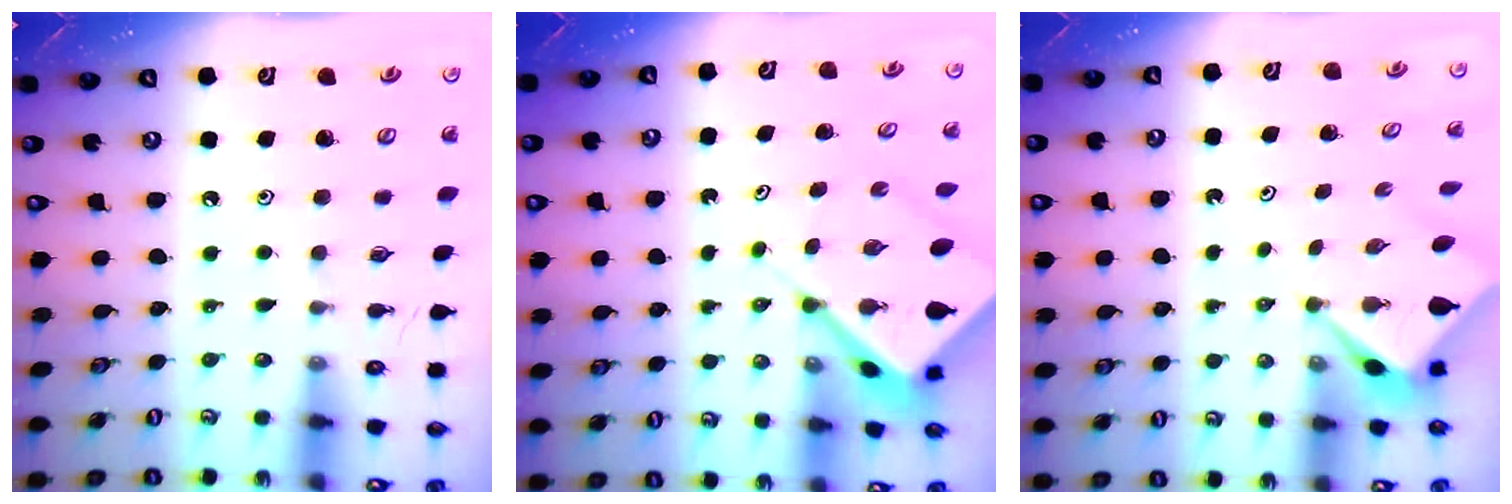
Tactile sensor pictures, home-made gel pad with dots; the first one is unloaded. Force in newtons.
{"total": 6.8, "press": 6.8, "slide": 0.4}
{"total": 2.5, "press": 2.5, "slide": 0.1}